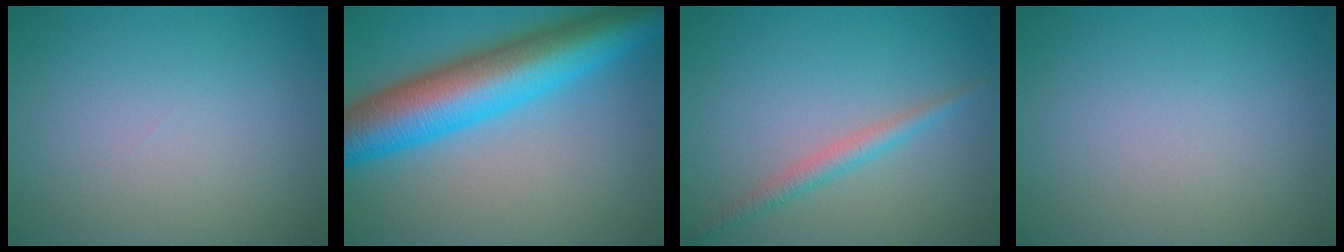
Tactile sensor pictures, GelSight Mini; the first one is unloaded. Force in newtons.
{"total": 11.5, "press": 11.5, "slide": 0.1}
{"total": 2.0, "press": 2.0, "slide": 0.1}
{"total": 0.0}